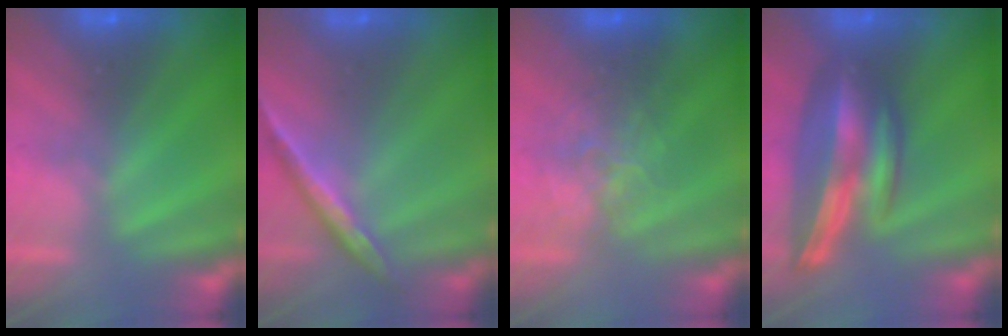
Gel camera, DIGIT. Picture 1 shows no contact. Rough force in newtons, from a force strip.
{"total": 1.5}
{"total": 2.5}
{"total": 6.9}